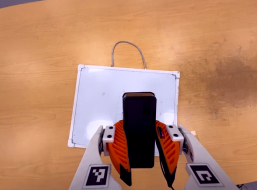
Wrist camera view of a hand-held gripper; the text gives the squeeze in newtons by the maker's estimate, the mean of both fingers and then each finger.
{"total": 8.5, "left": 7.2, "right": 9.8}